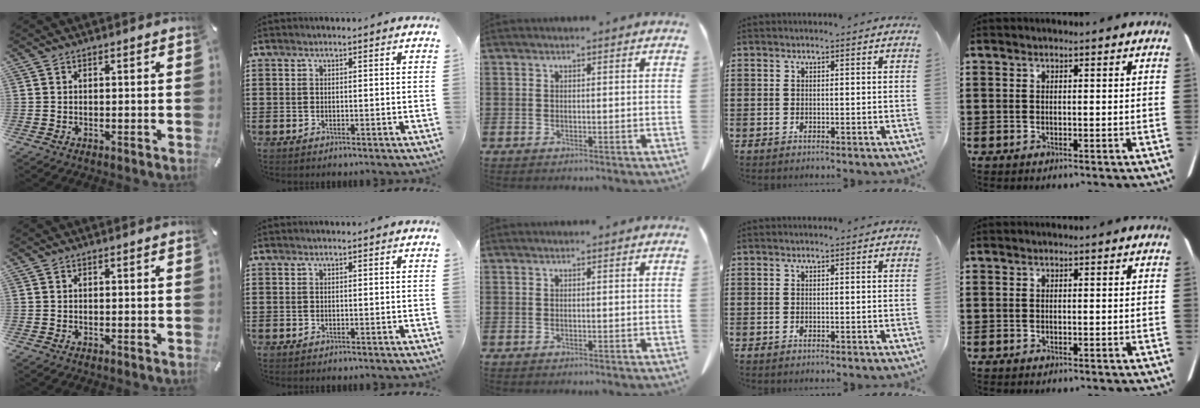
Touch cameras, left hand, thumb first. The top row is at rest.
{}